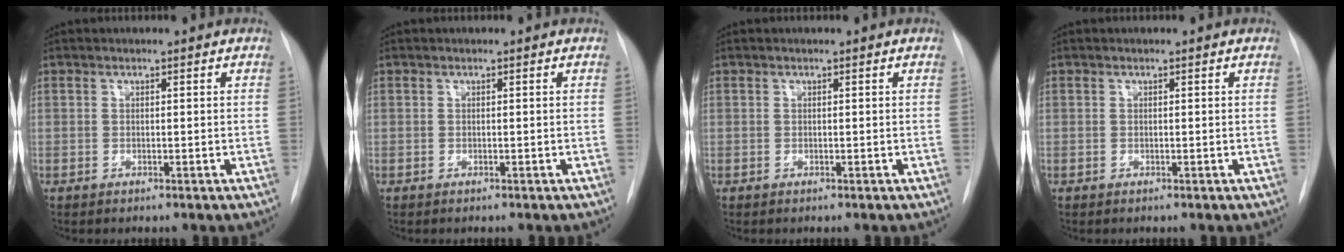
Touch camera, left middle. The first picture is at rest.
{"total": 0.0}
{"total": 0.0}
{"total": 0.0}